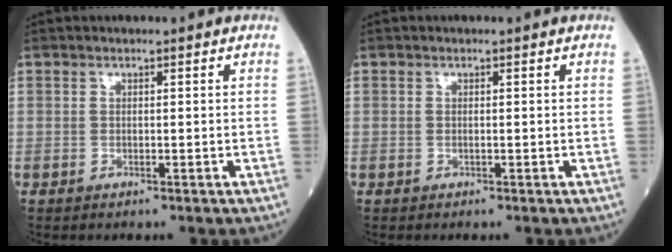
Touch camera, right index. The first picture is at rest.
{"total": 0.0}